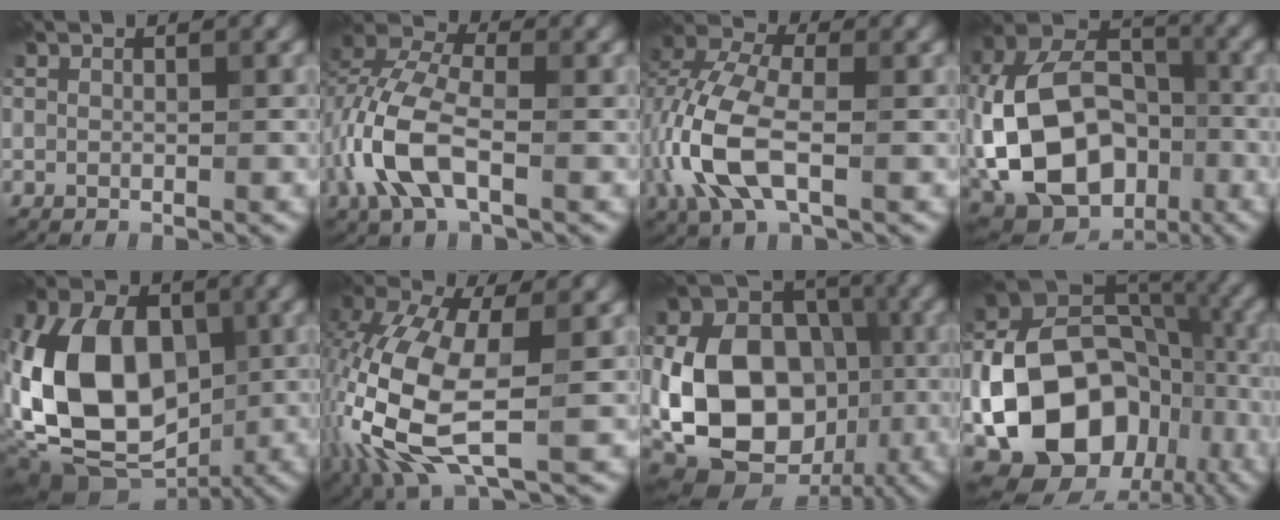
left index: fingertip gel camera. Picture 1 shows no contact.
{"total": 7.0, "force": [-2.4, 3.5, 5.6], "torque": [-0.140, 0.010, -0.057]}
{"total": 7.7, "force": [-2.2, 3.9, 6.3], "torque": [-0.160, 0.008, -0.052]}
{"total": 16.6, "force": [-4.1, 12.2, 10.5], "torque": [-0.210, -0.015, -0.067]}
{"total": 14.0, "force": [-1.8, 9.5, 10.2], "torque": [-0.203, 0.002, -0.044]}
{"total": 11.4, "force": [-2.9, 5.2, 9.8], "torque": [-0.249, -0.010, -0.059]}
{"total": 15.1, "force": [-2.4, 11.2, 9.9], "torque": [-0.186, -0.004, -0.037]}
{"total": 17.9, "force": [-5.8, 13.6, 10.2], "torque": [-0.179, -0.014, -0.099]}